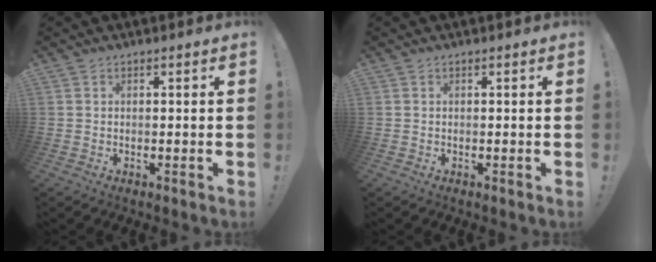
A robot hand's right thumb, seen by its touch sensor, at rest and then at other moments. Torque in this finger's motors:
{"motor_torque": [0.00, 0.00, 0.00, 0.00, 0.00]}